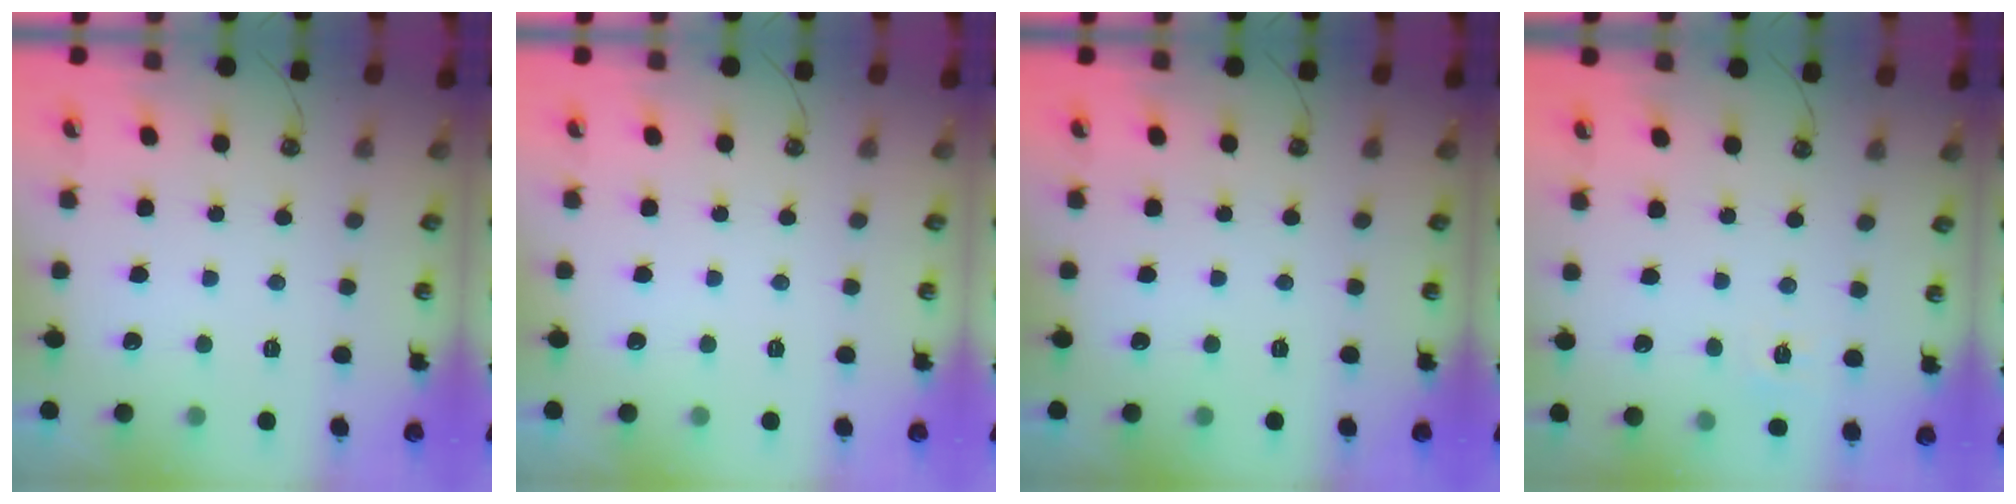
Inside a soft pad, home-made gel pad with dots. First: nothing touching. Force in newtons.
{"total": 0.0}
{"total": 0.0}
{"total": 5.1, "press": 5.1, "slide": 0.7}